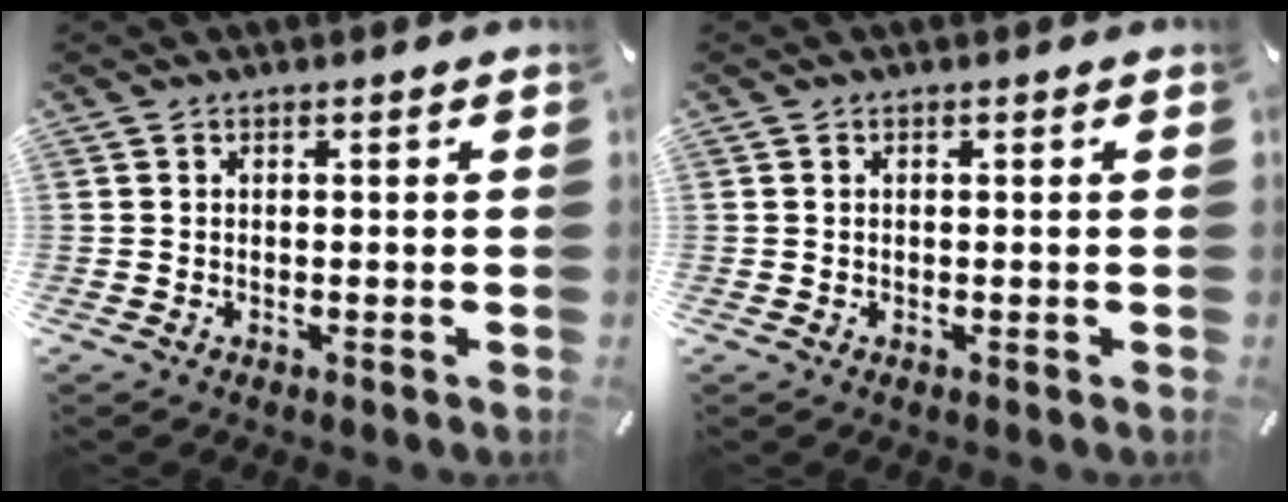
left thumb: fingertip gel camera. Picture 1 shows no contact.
{"total": 0.0}